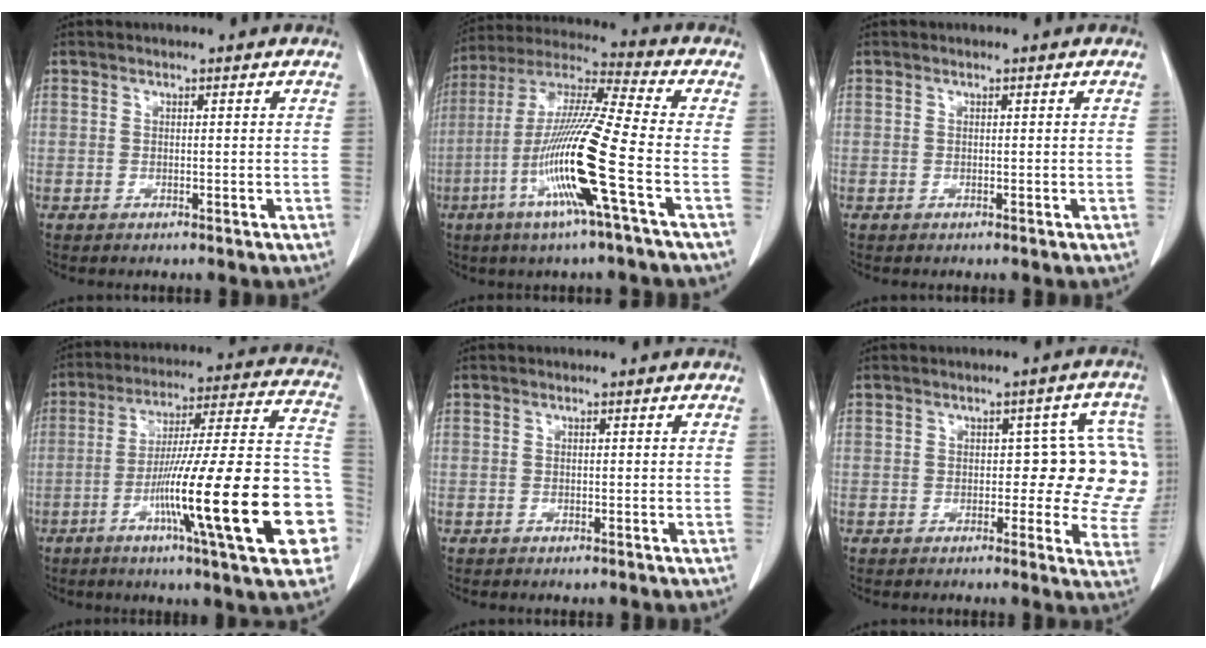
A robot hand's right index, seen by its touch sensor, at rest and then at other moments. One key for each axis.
{"total": 16.3, "fx": -5.4, "fy": -1.0, "fz": 15.3, "tx": -0.310, "ty": -0.015, "tz": -0.112}
{"total": 0.0}
{"total": 26.0, "fx": -8.4, "fy": 1.6, "fz": 24.5, "tx": -0.297, "ty": 0.003, "tz": -0.131}
{"total": 0.6, "fx": -0.5, "fy": 0.3, "fz": 0.4, "tx": -0.008, "ty": -0.002, "tz": -0.004}
{"total": 10.5, "fx": 0.4, "fy": 5.2, "fz": 9.2, "tx": -0.076, "ty": 0.023, "tz": 0.000}